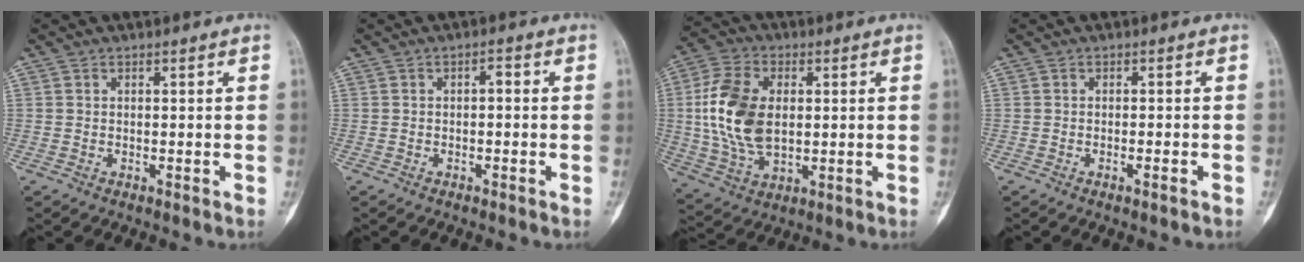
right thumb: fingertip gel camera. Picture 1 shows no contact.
{"total": 1.5, "force": [-0.2, 0.8, 1.2], "torque": [-0.012, 0.010, -0.008]}
{"total": 14.8, "force": [1.3, 9.0, 11.6], "torque": [-0.228, -0.001, 0.027]}
{"total": 1.3, "force": [-0.8, 0.0, 1.0], "torque": [-0.019, 0.003, -0.012]}